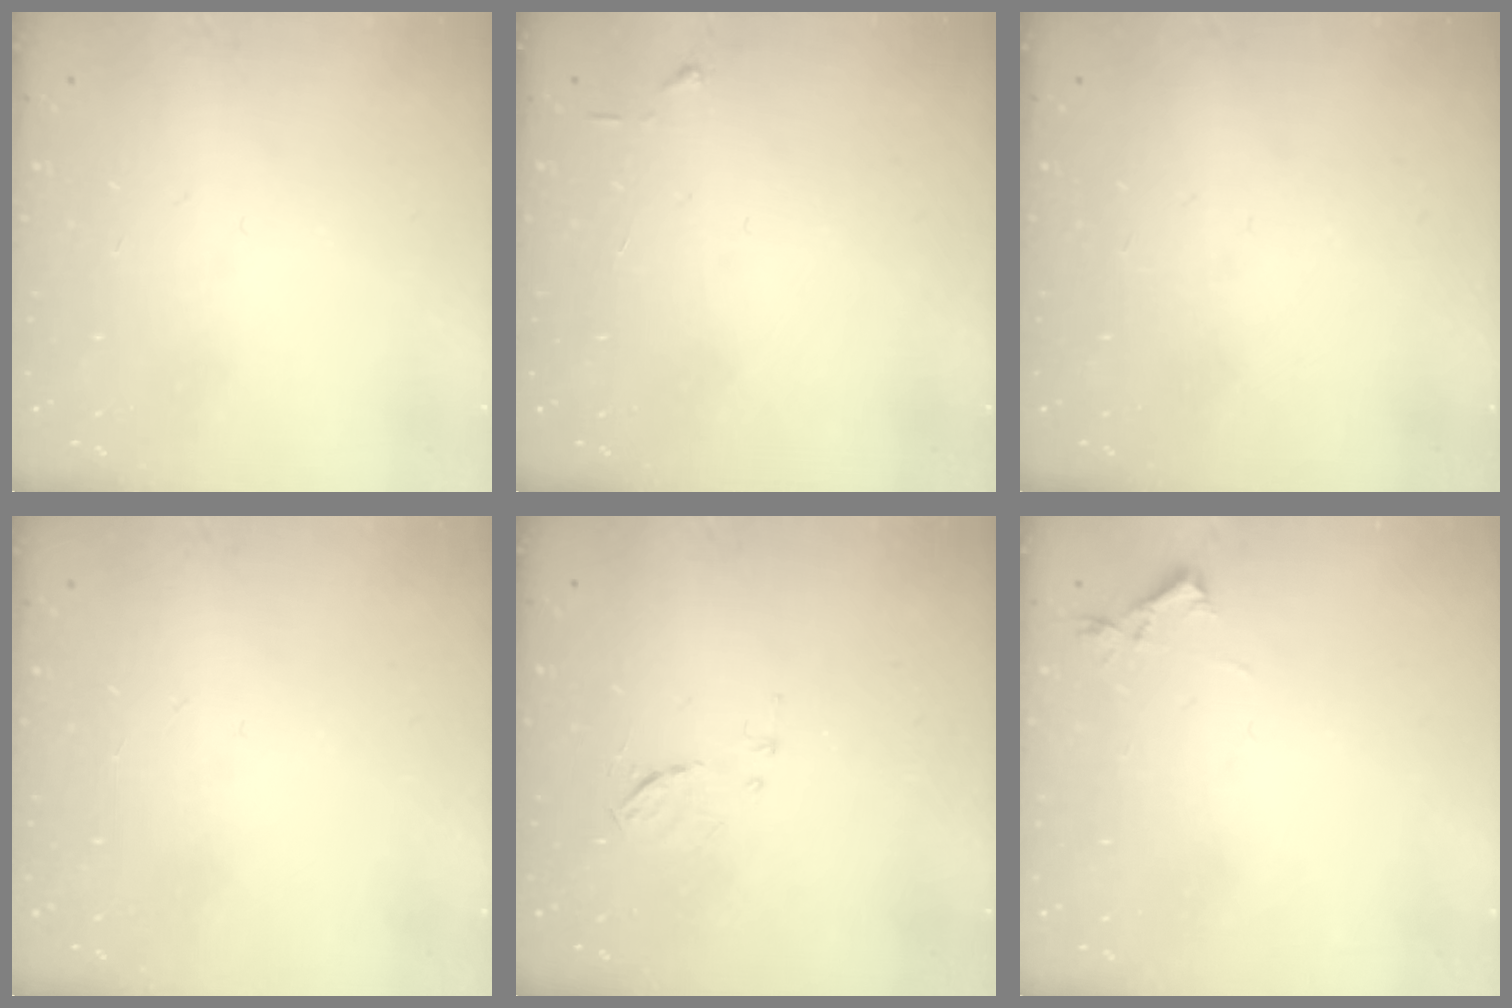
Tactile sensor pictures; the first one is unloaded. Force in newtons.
{"total": 3.0, "press": 2.9, "slide": 0.4}
{"total": 0.0}
{"total": 0.0}
{"total": 5.3, "press": 5.3, "slide": 0.6}
{"total": 3.4, "press": 3.3, "slide": 0.7}